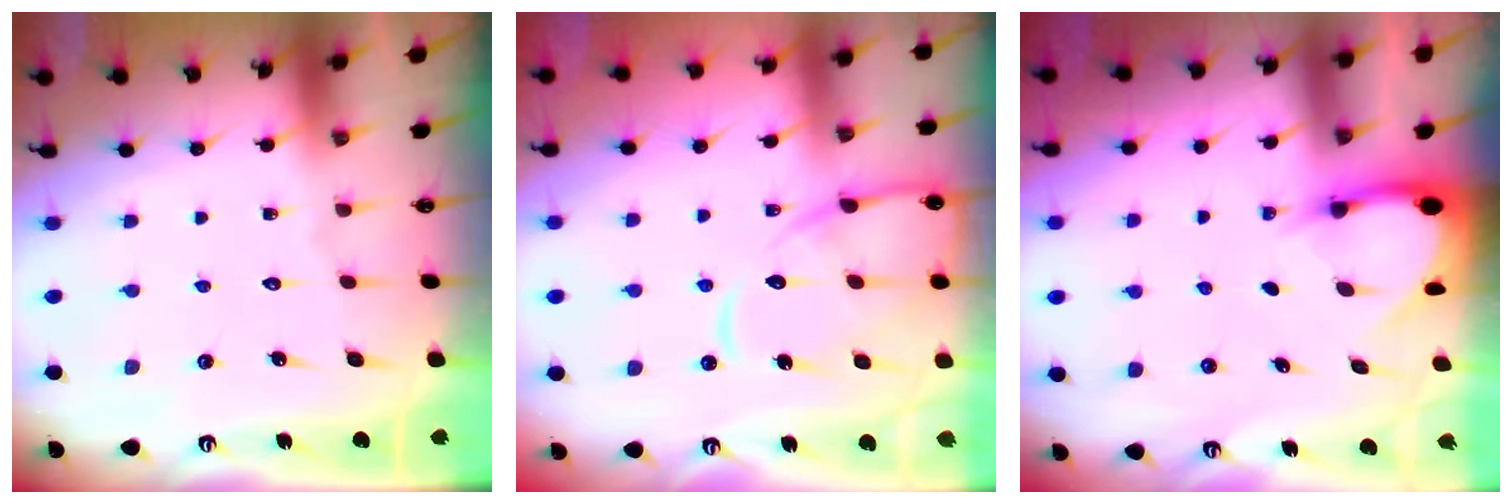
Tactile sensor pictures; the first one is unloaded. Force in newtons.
{"total": 13.2, "press": 13.1, "slide": 1.3}
{"total": 3.6, "press": 3.5, "slide": 0.4}